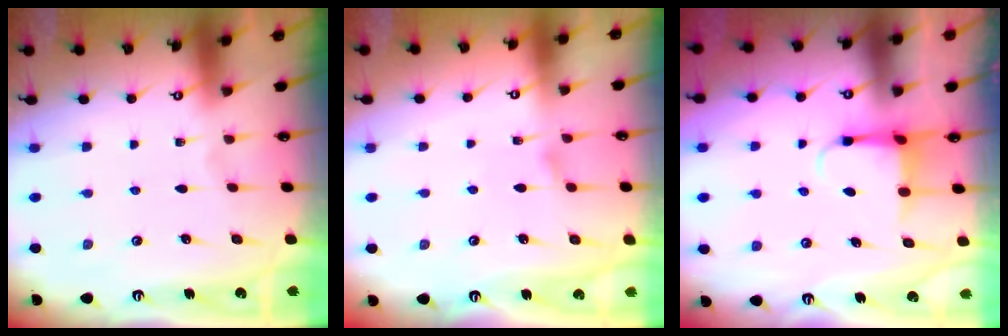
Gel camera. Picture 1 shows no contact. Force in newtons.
{"total": 4.4, "press": 4.4, "slide": 0.5}
{"total": 3.9, "press": 3.9, "slide": 0.6}